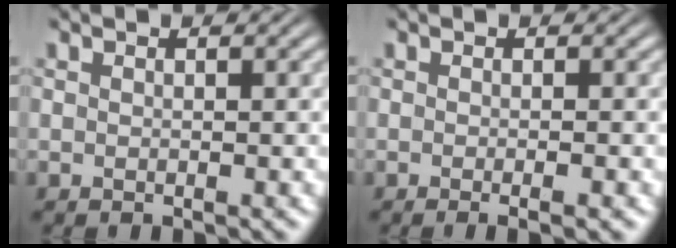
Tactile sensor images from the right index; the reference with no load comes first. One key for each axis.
{"total": 1.5, "fx": -1.1, "fy": 0.0, "fz": 1.0, "tx": -0.013, "ty": 0.003, "tz": -0.020}